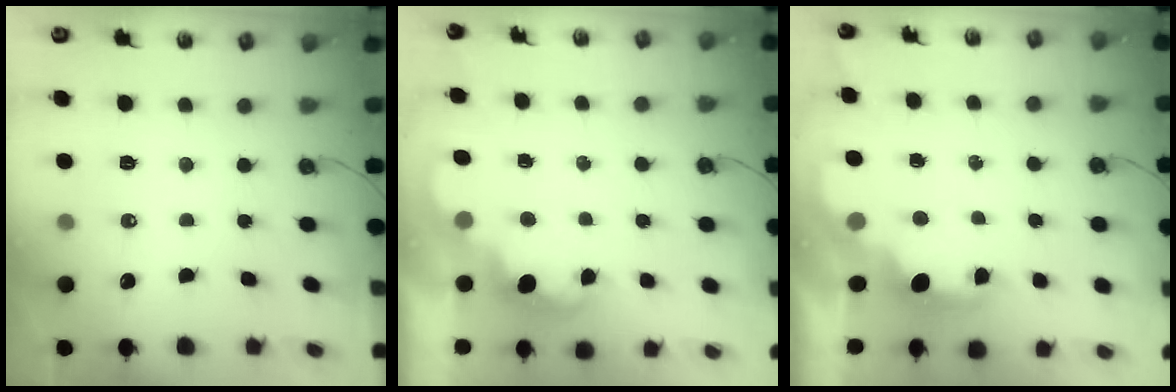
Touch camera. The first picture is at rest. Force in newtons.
{"total": 2.3, "press": 2.2, "slide": 0.5}
{"total": 2.1, "press": 2.0, "slide": 0.7}